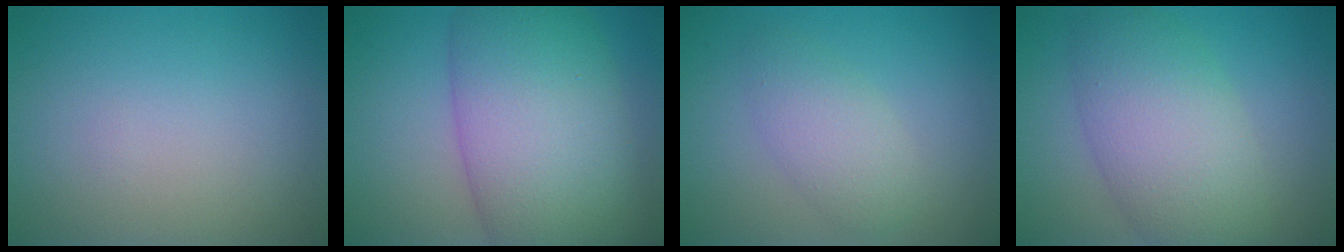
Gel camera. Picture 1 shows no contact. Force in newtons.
{"total": 12.0, "press": 12.0, "slide": 0.5}
{"total": 3.0, "press": 3.0, "slide": 0.1}
{"total": 7.4, "press": 7.4, "slide": 0.1}